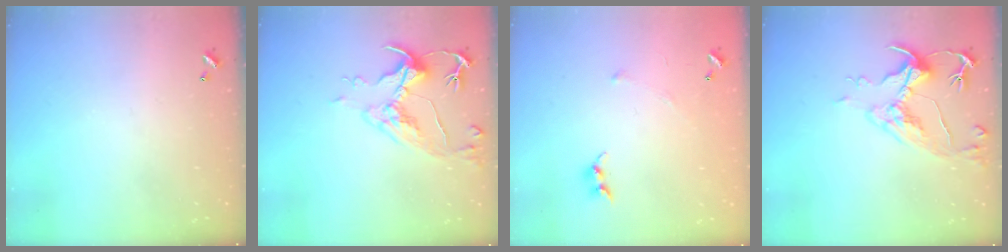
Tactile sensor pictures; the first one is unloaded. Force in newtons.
{"total": 5.9, "press": 5.8, "slide": 1.1}
{"total": 5.3, "press": 5.3, "slide": 0.6}
{"total": 5.9, "press": 5.8, "slide": 1.1}